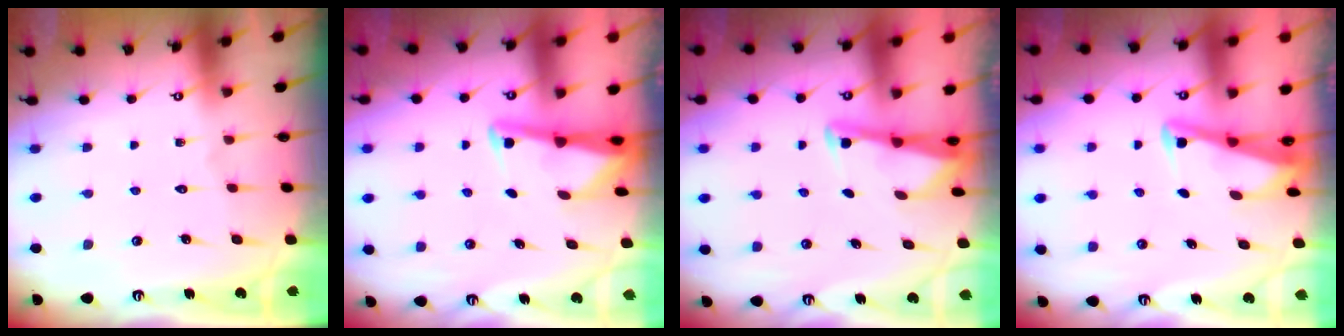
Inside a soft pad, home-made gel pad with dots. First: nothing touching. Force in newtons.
{"total": 4.0, "press": 3.9, "slide": 0.6}
{"total": 2.9, "press": 2.9, "slide": 0.2}
{"total": 2.7, "press": 2.7, "slide": 0.3}